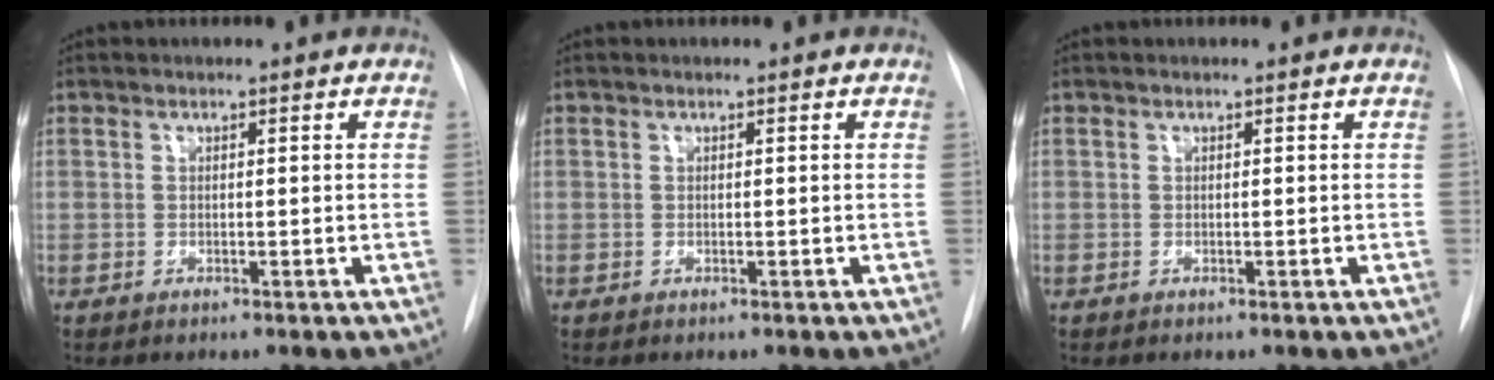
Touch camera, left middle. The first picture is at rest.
{"total": 0.0}
{"total": 0.0}